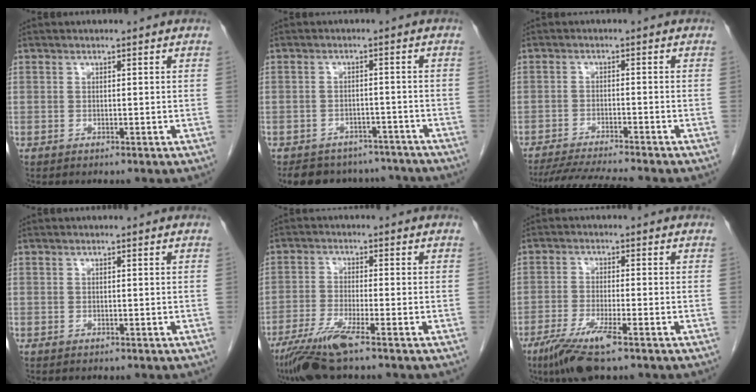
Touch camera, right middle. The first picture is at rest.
{"total": 10.5, "force": [-9.2, 4.7, 1.7], "torque": [-0.016, 0.016, -0.110]}
{"total": 8.8, "force": [-8.1, -0.6, 3.3], "torque": [-0.052, -0.014, -0.135]}
{"total": 0.0}
{"total": 7.2, "force": [-5.0, -0.2, 5.1], "torque": [-0.102, -0.024, -0.098]}
{"total": 7.4, "force": [-4.7, 0.6, 5.7], "torque": [-0.113, -0.019, -0.085]}